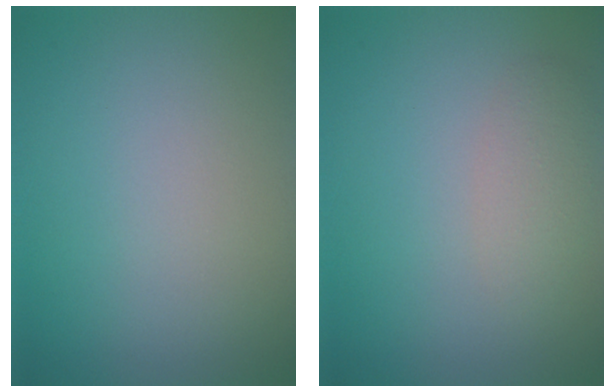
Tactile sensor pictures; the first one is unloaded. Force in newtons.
{"total": 1.7, "press": 1.7, "slide": 0.1}